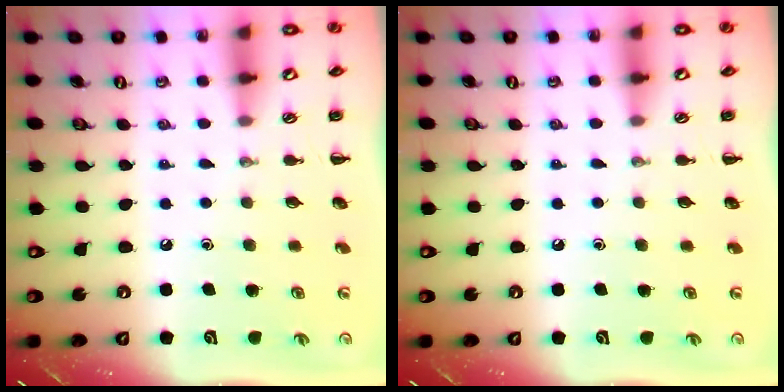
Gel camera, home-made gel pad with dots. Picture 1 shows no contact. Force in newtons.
{"total": 0.0}